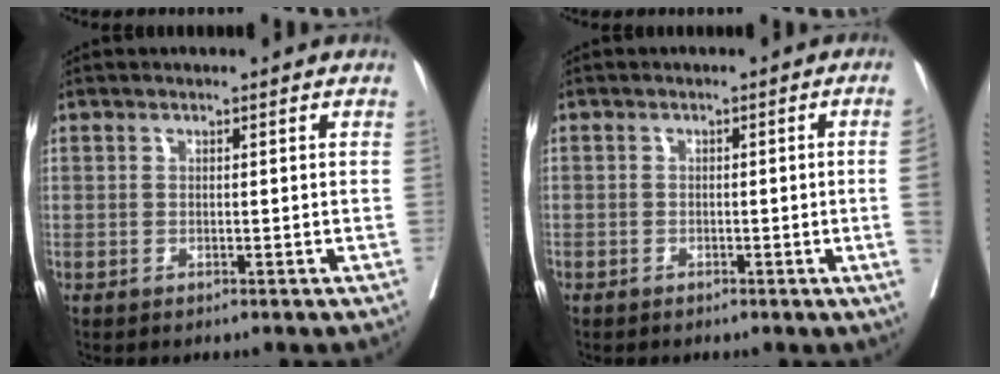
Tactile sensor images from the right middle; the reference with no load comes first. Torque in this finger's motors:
{"motor_torque": [0.95, -0.96, -0.76, -0.21]}